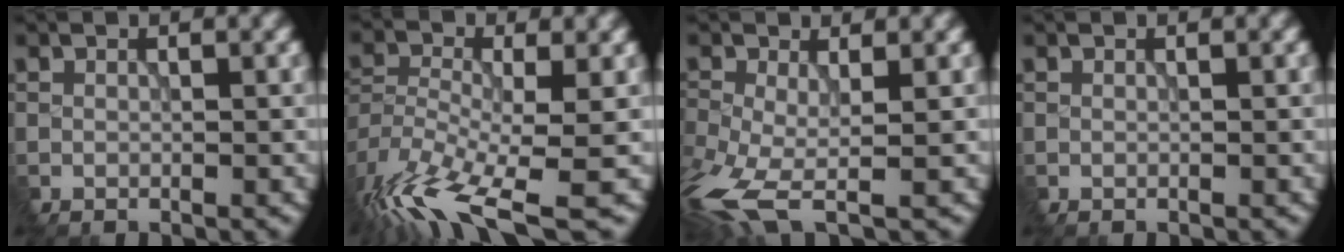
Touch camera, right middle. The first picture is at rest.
{"total": 10.1, "force": [-7.3, 2.9, 6.3], "torque": [-0.129, -0.015, -0.127]}
{"total": 5.6, "force": [-2.8, 2.0, 4.4], "torque": [-0.105, -0.018, -0.061]}
{"total": 0.0}